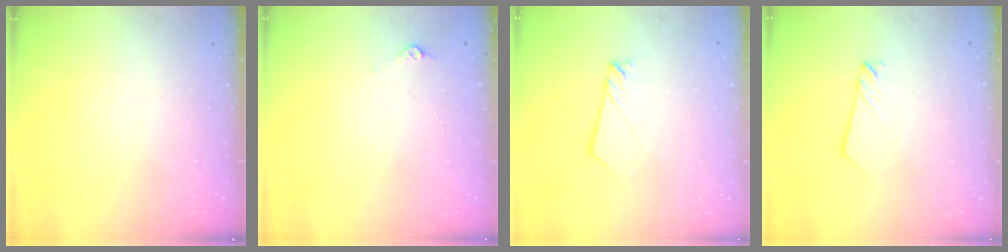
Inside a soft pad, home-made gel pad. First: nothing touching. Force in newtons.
{"total": 4.8, "press": 4.8, "slide": 0.6}
{"total": 2.7, "press": 2.6, "slide": 0.3}
{"total": 2.5, "press": 2.5, "slide": 0.1}